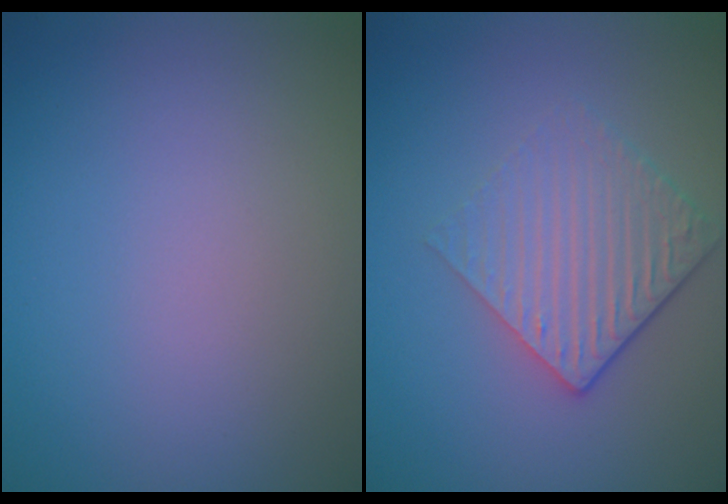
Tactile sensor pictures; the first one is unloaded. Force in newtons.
{"total": 3.8, "press": 2.8, "slide": 2.6}